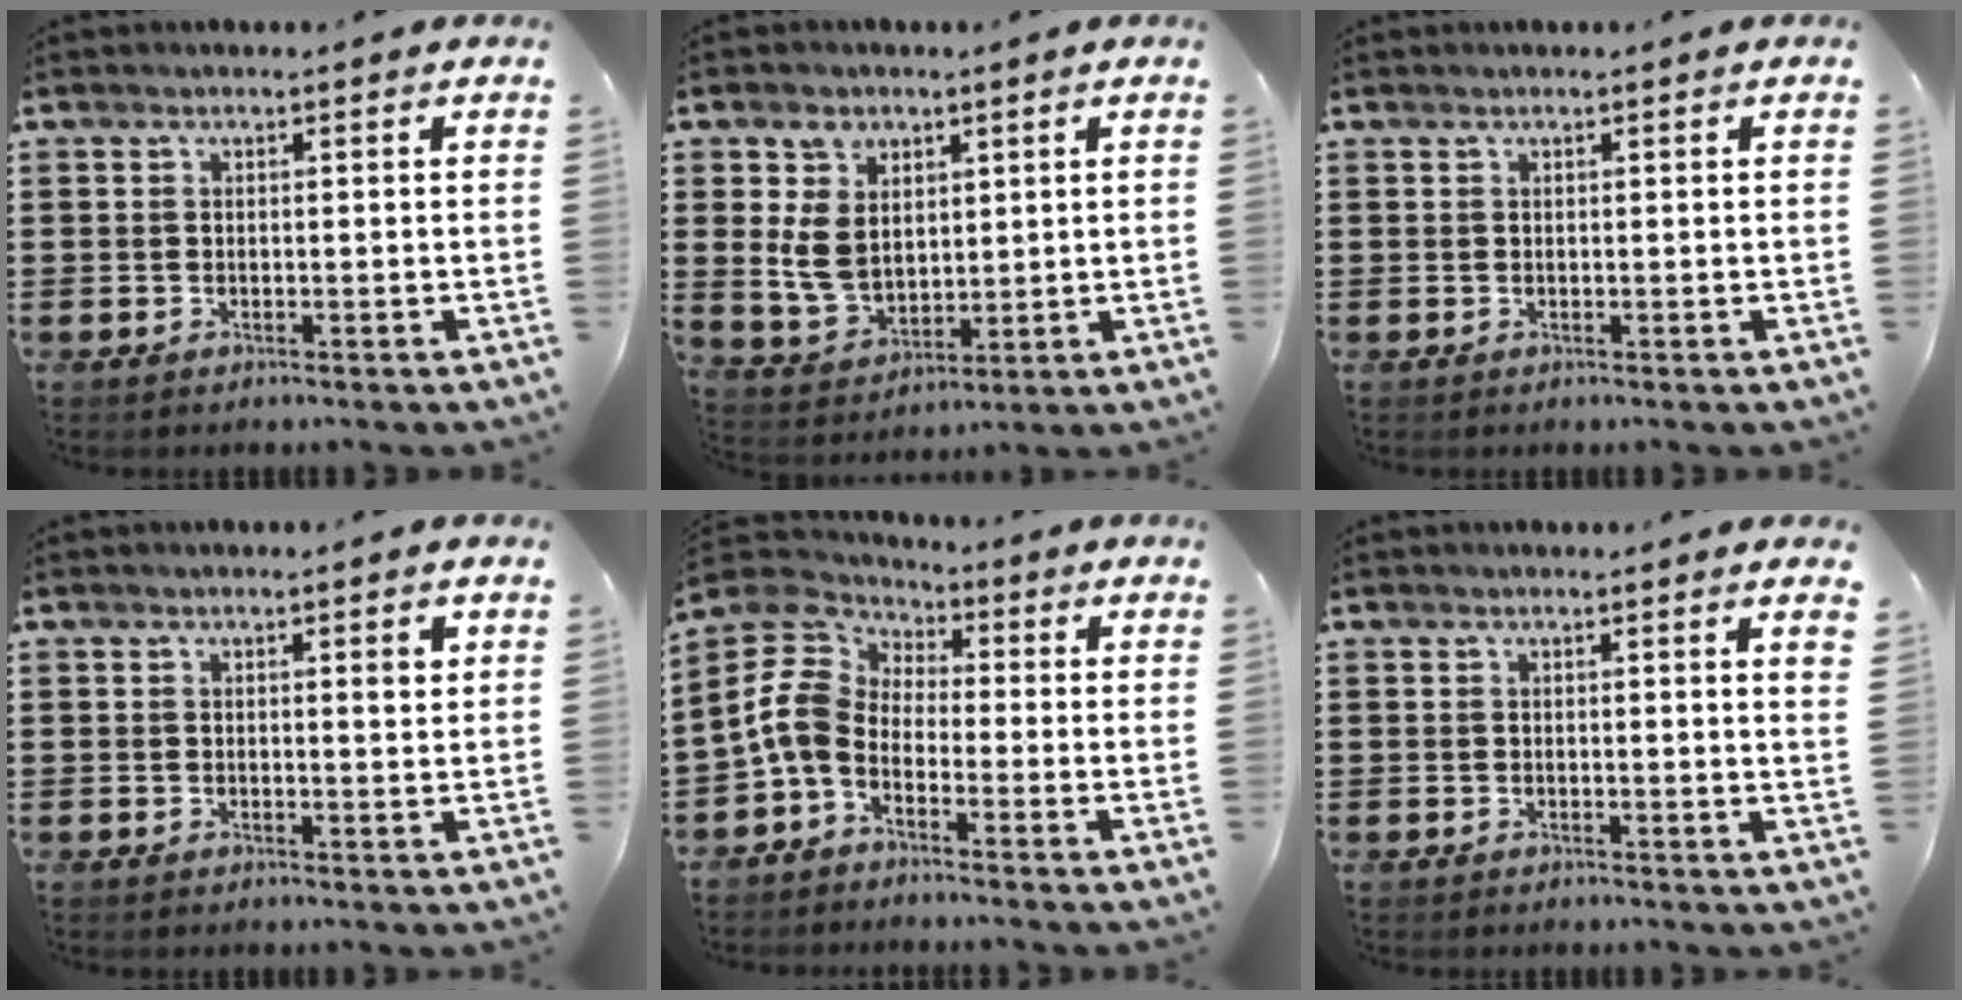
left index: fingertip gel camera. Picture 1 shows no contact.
{"total": 7.4, "force": [2.3, 5.8, 3.9], "torque": [-0.101, 0.007, 0.043]}
{"total": 0.0}
{"total": 2.0, "force": [0.8, 0.5, 1.8], "torque": [-0.021, -0.003, 0.009]}
{"total": 6.9, "force": [-2.1, 5.0, 4.3], "torque": [-0.138, -0.001, -0.053]}
{"total": 1.4, "force": [0.9, -0.3, 1.1], "torque": [-0.022, -0.003, 0.017]}